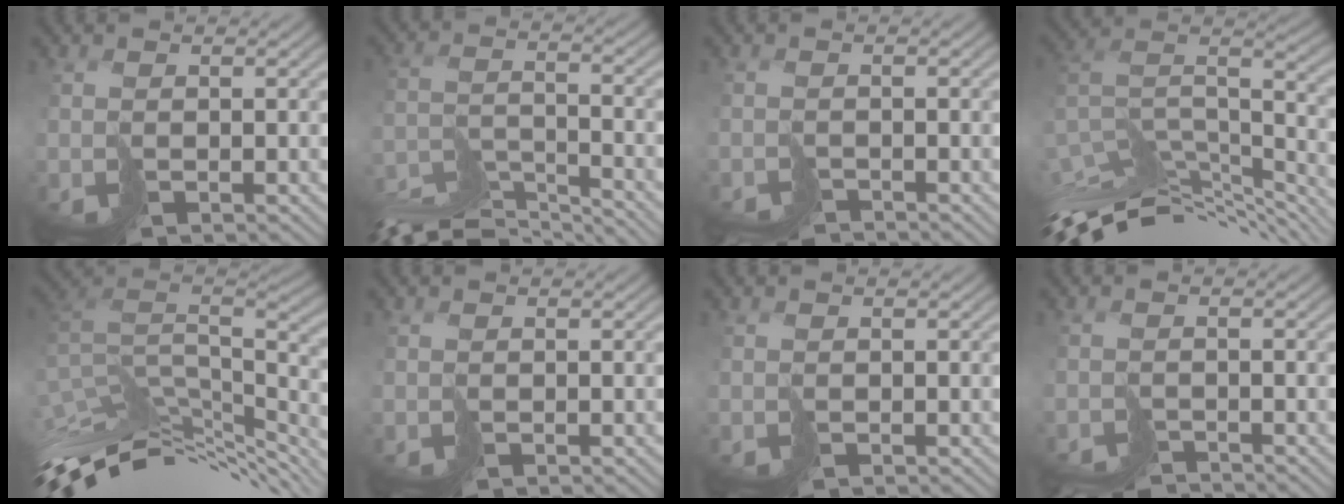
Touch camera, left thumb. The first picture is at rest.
{"total": 9.6, "force": [-8.6, 2.2, 3.6], "torque": [-0.082, -0.011, -0.158]}
{"total": 2.5, "force": [-2.4, 0.0, 0.3], "torque": [0.001, 0.000, -0.054]}
{"total": 12.5, "force": [-7.5, 5.5, 8.3], "torque": [-0.197, 0.002, -0.126]}
{"total": 12.7, "force": [-4.8, 5.9, 10.2], "torque": [-0.232, 0.005, -0.078]}
{"total": 0.0}
{"total": 0.0}
{"total": 3.4, "force": [-3.3, 0.1, 0.5], "torque": [-0.004, -0.001, -0.068]}